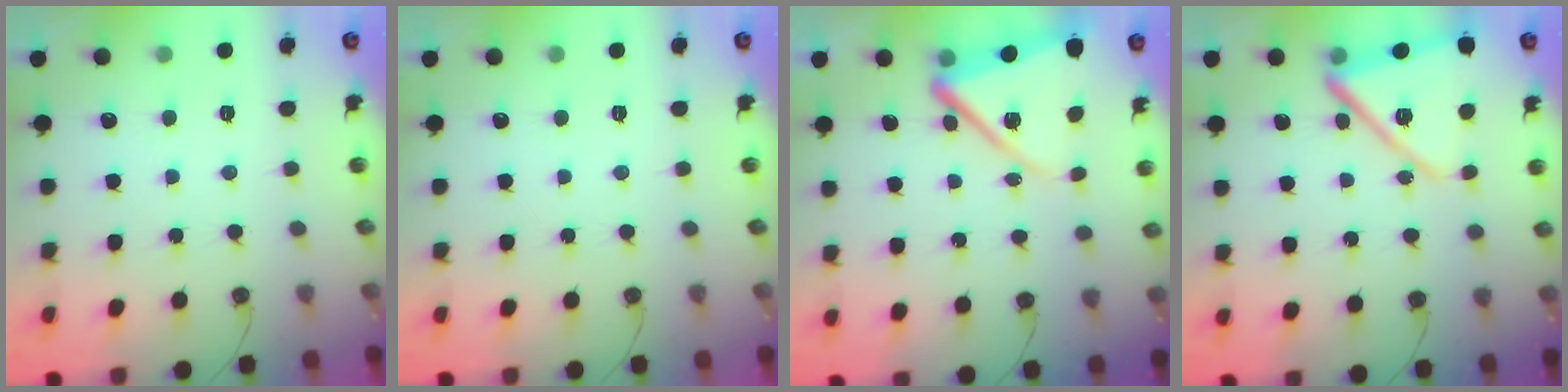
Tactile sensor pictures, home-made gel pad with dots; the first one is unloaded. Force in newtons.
{"total": 0.0}
{"total": 13.8, "press": 13.7, "slide": 1.5}
{"total": 16.9, "press": 16.7, "slide": 2.4}